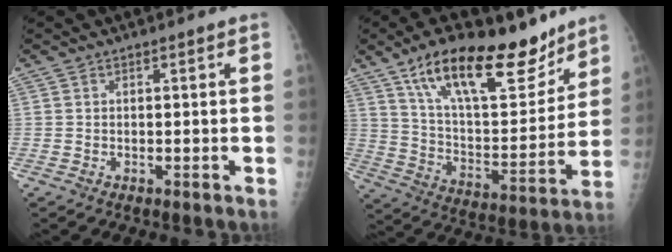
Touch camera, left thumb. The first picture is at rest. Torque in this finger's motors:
{"motor_torque": [0.68, 0.71, 1.41, -1.35, 0.16]}